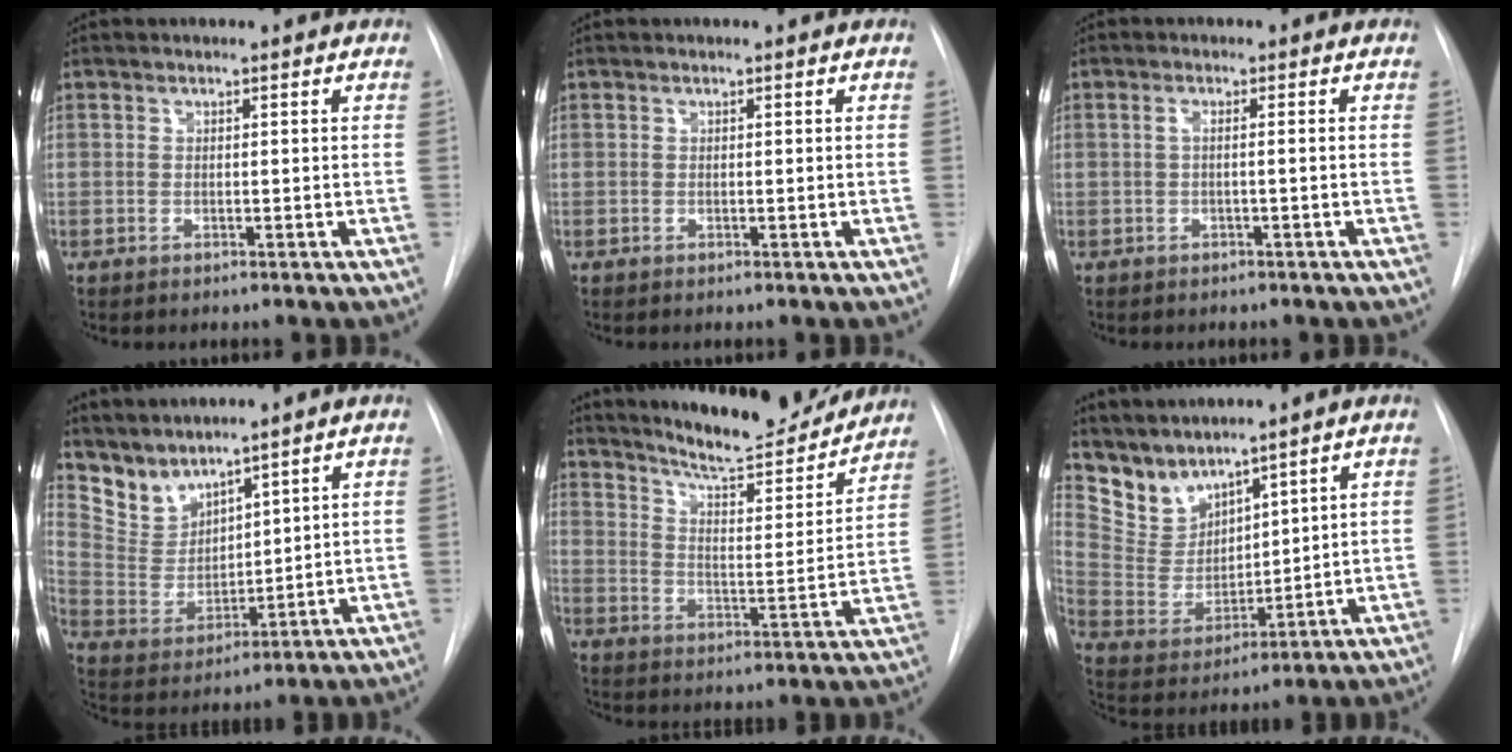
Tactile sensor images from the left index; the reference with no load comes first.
{"total": 0.0}
{"total": 1.3, "force": [-0.2, -0.1, 1.2], "torque": [-0.027, 0.007, -0.002]}
{"total": 7.4, "force": [7.0, 2.2, 0.7], "torque": [-0.033, 0.008, 0.164]}
{"total": 18.1, "force": [16.7, 2.2, 6.6], "torque": [-0.100, -0.028, 0.242]}
{"total": 8.3, "force": [7.9, 2.7, 0.9], "torque": [-0.039, 0.008, 0.179]}